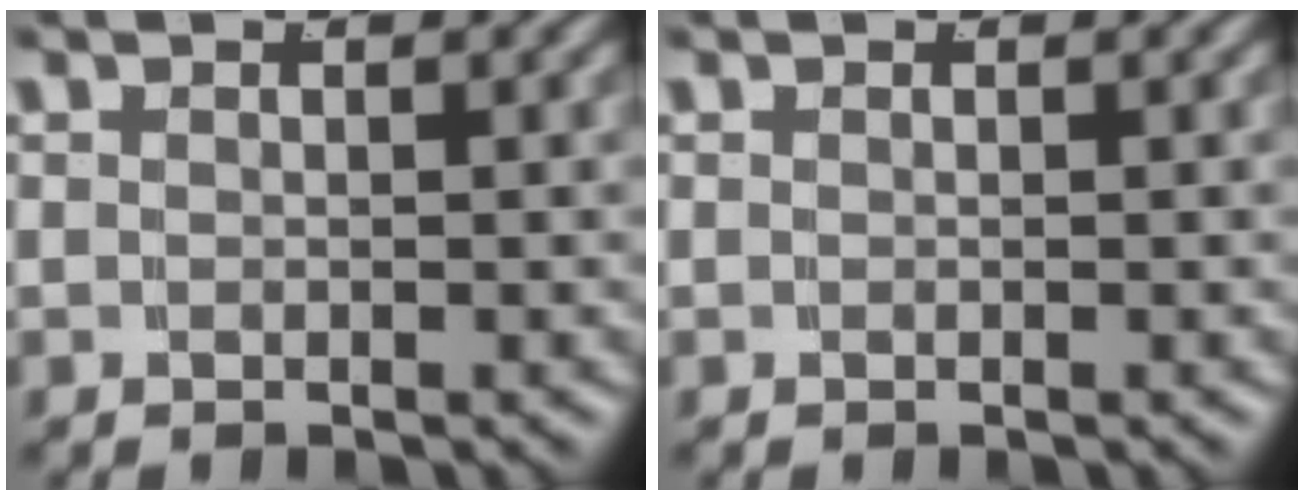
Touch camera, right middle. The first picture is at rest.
{"total": 0.0}